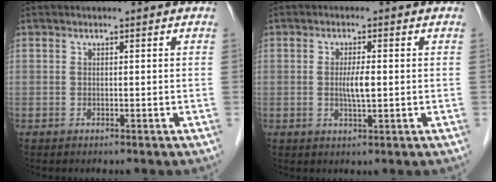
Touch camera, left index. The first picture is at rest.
{"total": 3.0, "force": [-0.2, 0.4, 2.9], "torque": [-0.056, -0.005, -0.001]}